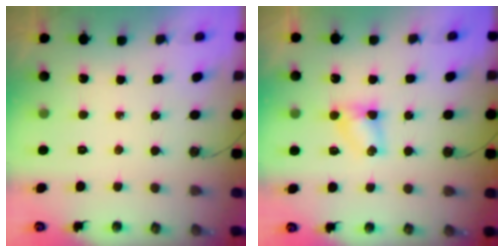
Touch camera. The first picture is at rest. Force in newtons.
{"total": 4.2, "press": 4.1, "slide": 0.5}